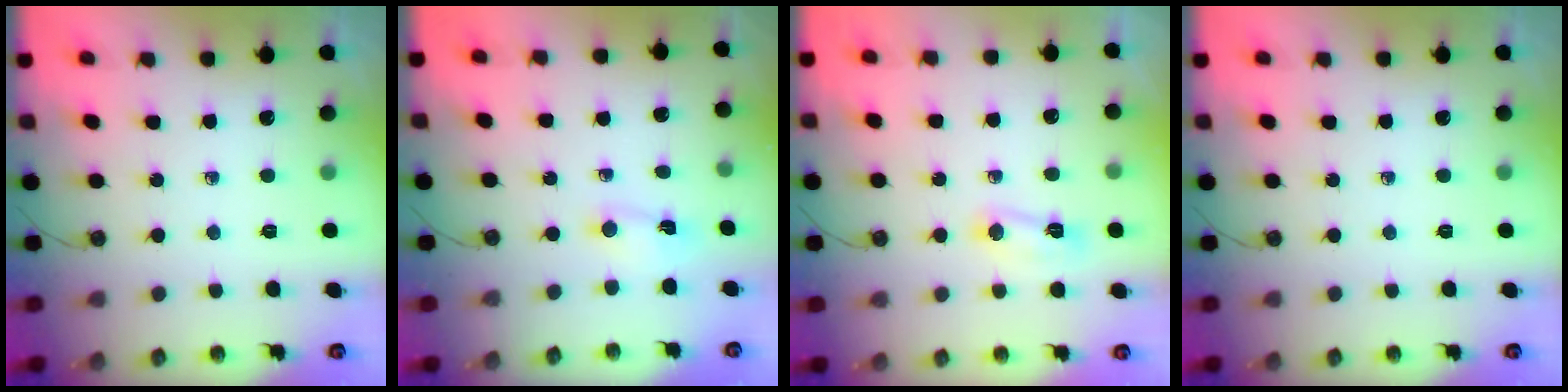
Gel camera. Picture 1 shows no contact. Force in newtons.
{"total": 1.6, "press": 1.3, "slide": 0.9}
{"total": 4.9, "press": 4.9, "slide": 0.5}
{"total": 0.0}